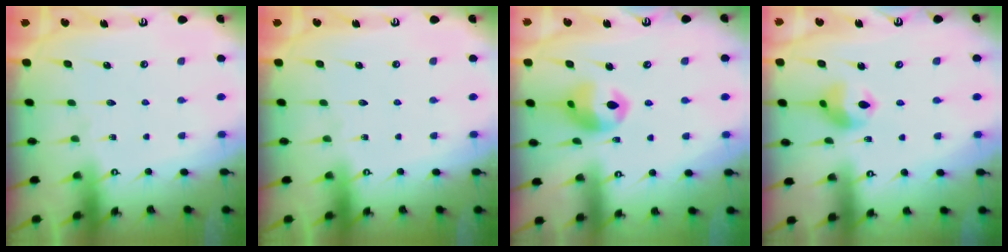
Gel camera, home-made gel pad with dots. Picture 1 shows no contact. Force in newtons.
{"total": 0.0}
{"total": 12.0, "press": 11.8, "slide": 1.6}
{"total": 9.8, "press": 9.7, "slide": 1.1}